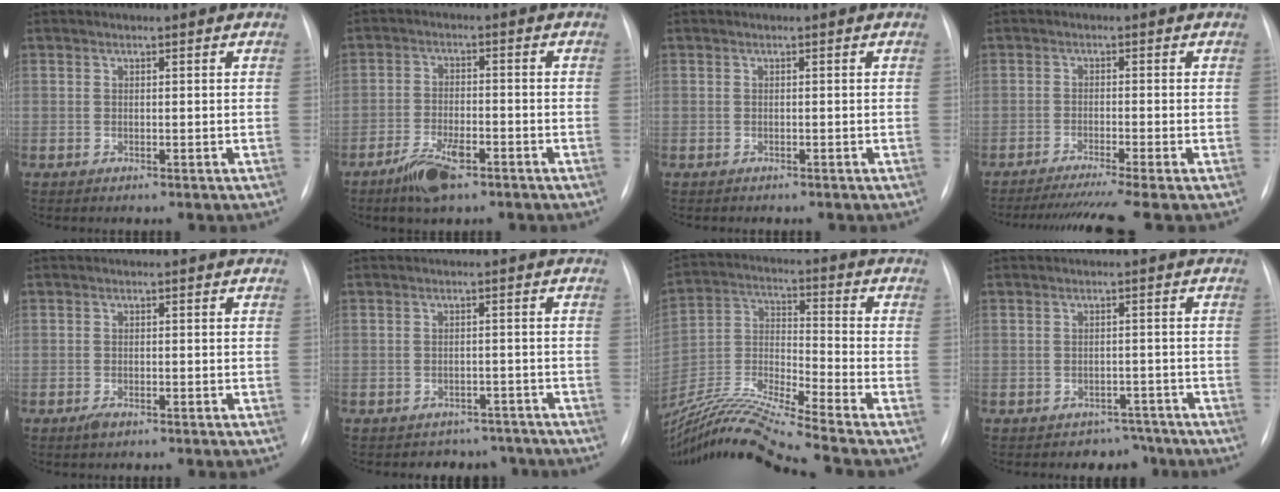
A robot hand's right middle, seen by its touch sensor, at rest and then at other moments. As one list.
[{"total": 6.0, "force": [-4.0, 2.1, 4.0], "torque": [-0.085, -0.006, -0.068]}, {"total": 0.7, "force": [-0.6, 0.3, 0.2], "torque": [-0.008, 0.000, -0.009]}, {"total": 8.2, "force": [-6.9, -1.8, 4.1], "torque": [-0.054, -0.023, -0.107]}, {"total": 1.6, "force": [-1.2, 0.5, 1.0], "torque": [-0.024, -0.003, -0.019]}, {"total": 5.6, "force": [-4.7, 3.0, -0.4], "torque": [0.017, 0.021, -0.056]}, {"total": 18.8, "force": [-16.3, -1.7, 9.2], "torque": [-0.210, -0.018, -0.307]}, {"total": 3.8, "force": [-3.1, 2.2, -0.3], "torque": [0.012, 0.016, -0.039]}]